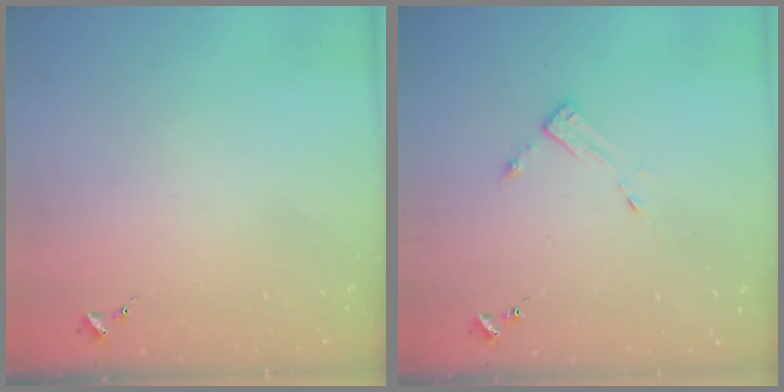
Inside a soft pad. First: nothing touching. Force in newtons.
{"total": 3.1, "press": 3.1, "slide": 0.3}